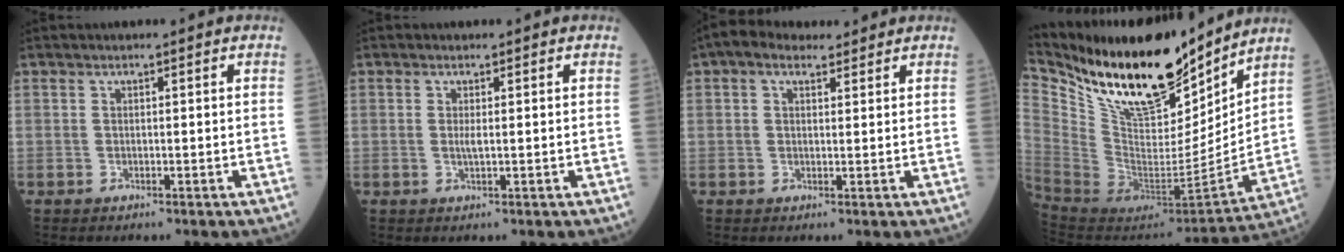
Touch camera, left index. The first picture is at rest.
{"total": 0.9, "force": [-0.1, 0.1, 0.9], "torque": [-0.024, -0.007, 0.000]}
{"total": 4.2, "force": [2.9, 2.2, 2.1], "torque": [-0.053, 0.032, 0.054]}
{"total": 24.4, "force": [19.7, 6.7, 12.8], "torque": [-0.247, -0.031, 0.343]}